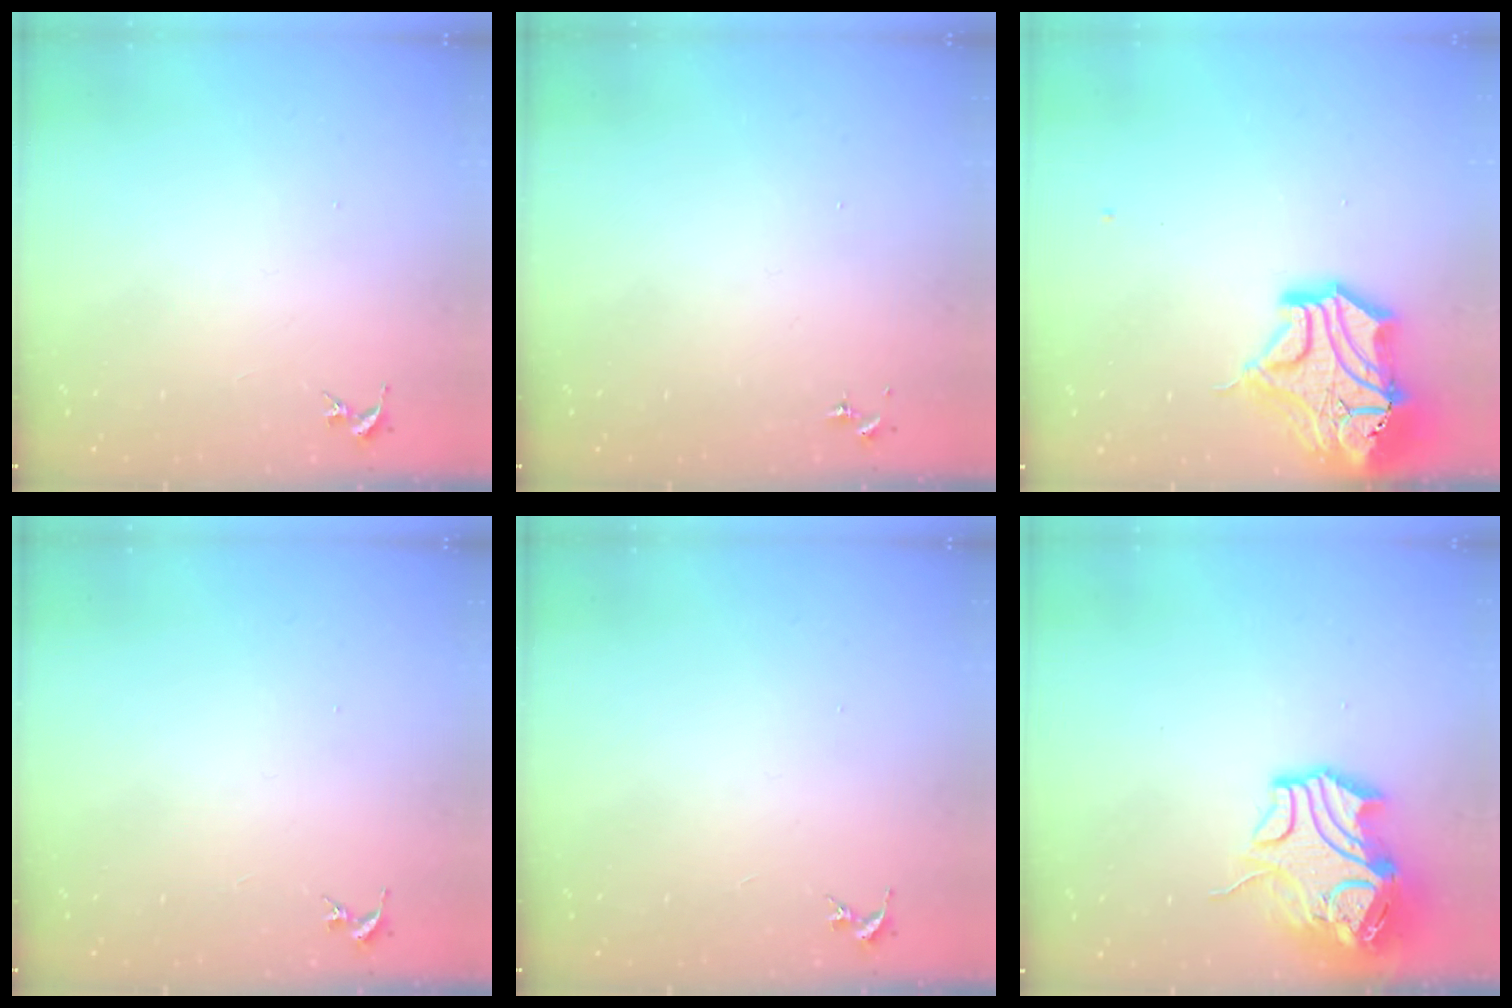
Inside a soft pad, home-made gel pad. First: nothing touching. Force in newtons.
{"total": 0.0}
{"total": 18.3, "press": 18.2, "slide": 2.4}
{"total": 0.0}
{"total": 0.0}
{"total": 13.9, "press": 13.8, "slide": 2.1}